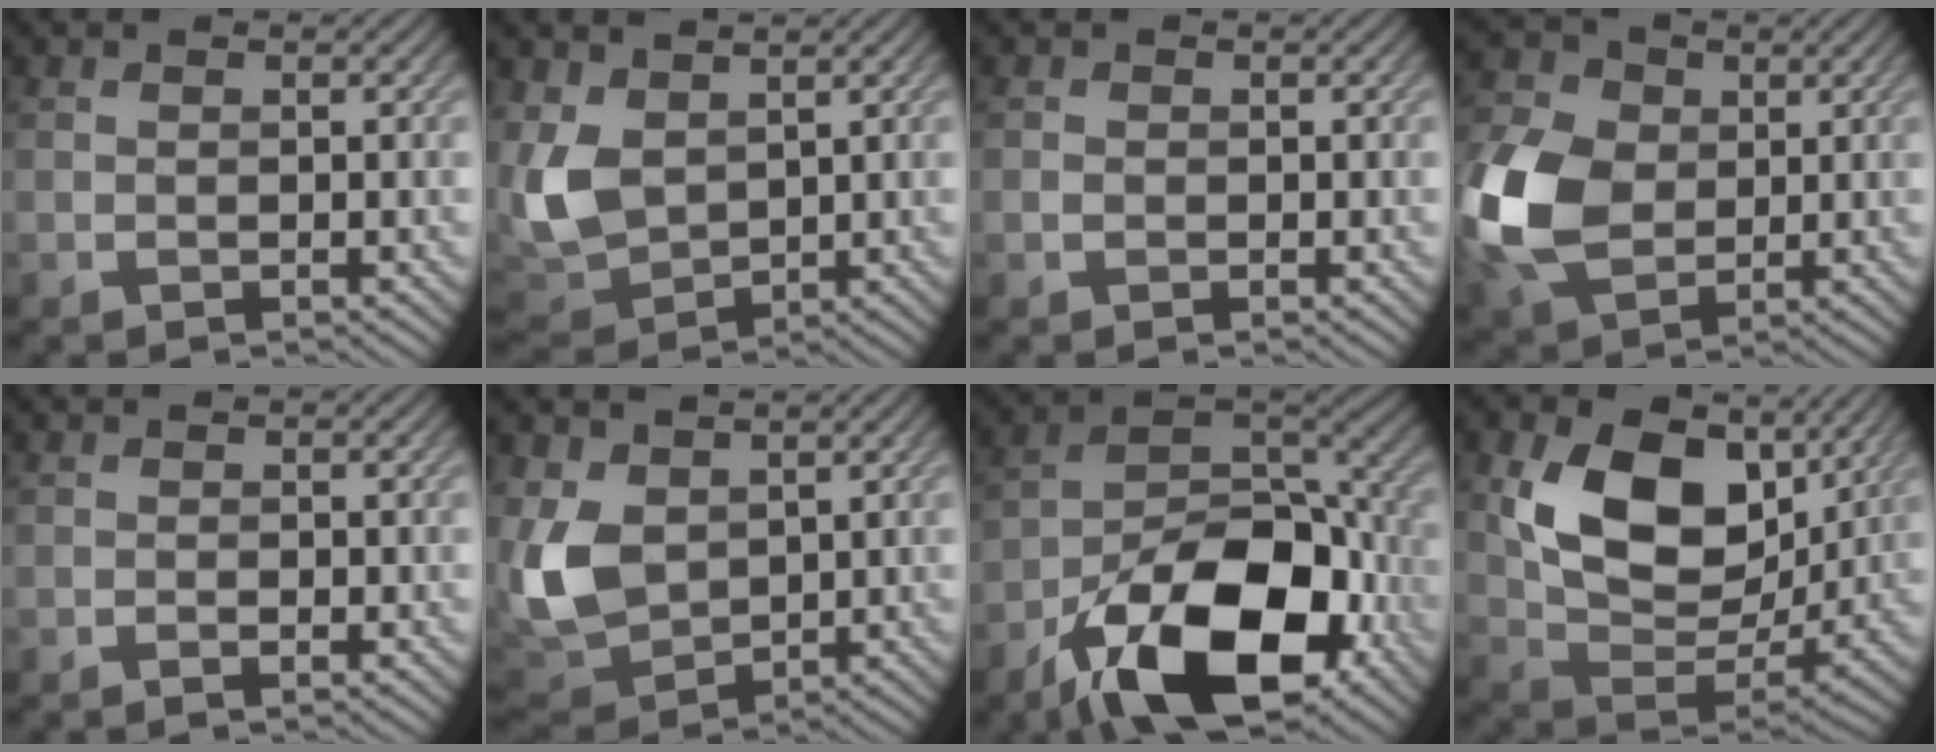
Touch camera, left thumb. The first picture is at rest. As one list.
[{"total": 9.0, "force": [2.9, 6.0, 6.0], "torque": [-0.186, -0.001, 0.062]}, {"total": 0.9, "force": [-0.2, 0.7, 0.4], "torque": [-0.010, -0.004, -0.008]}, {"total": 12.2, "force": [0.1, 9.0, 8.3], "torque": [-0.232, 0.005, -0.005]}, {"total": 0.7, "force": [-0.3, 0.3, 0.5], "torque": [-0.007, -0.002, -0.005]}, {"total": 10.1, "force": [2.7, 6.9, 6.9], "torque": [-0.201, 0.001, 0.054]}, {"total": 16.2, "force": [-8.4, 7.7, 11.5], "torque": [-0.189, -0.008, -0.162]}, {"total": 14.1, "force": [4.8, 8.9, 9.8], "torque": [-0.181, -0.014, 0.094]}]